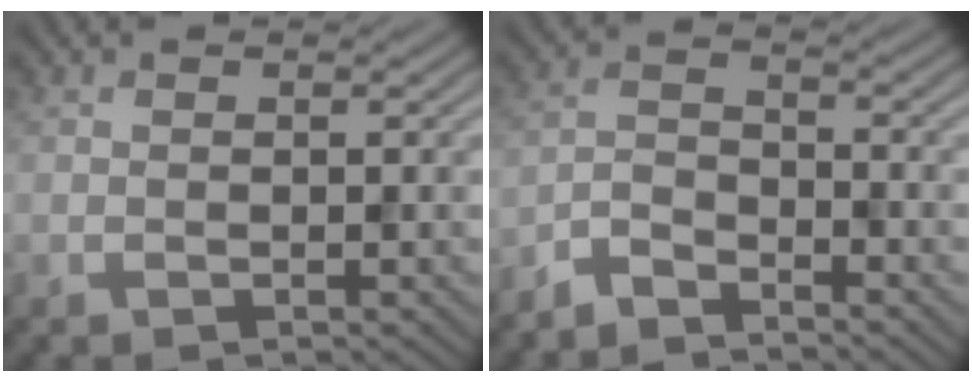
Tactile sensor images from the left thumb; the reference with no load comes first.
{"total": 3.8, "force": [-3.5, 0.9, 1.4], "torque": [-0.034, -0.001, -0.084]}